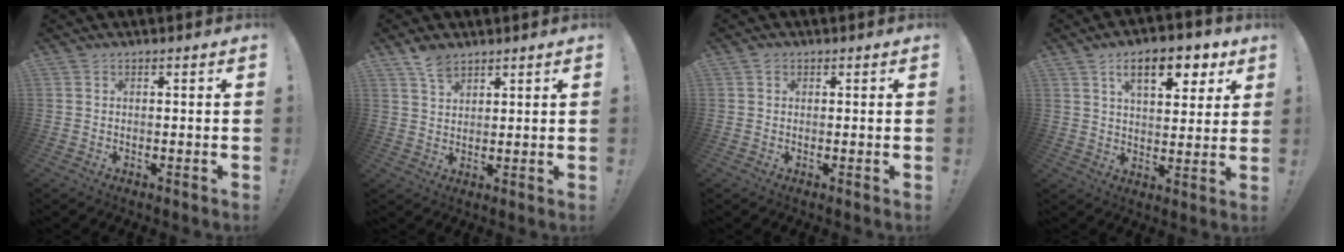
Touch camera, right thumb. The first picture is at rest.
{"total": 5.1, "force": [4.0, 2.1, 2.3], "torque": [-0.043, -0.019, 0.075]}
{"total": 0.8, "force": [0.6, 0.5, 0.3], "torque": [-0.001, 0.000, 0.010]}
{"total": 12.8, "force": [6.5, 5.7, 9.4], "torque": [-0.131, -0.023, 0.107]}